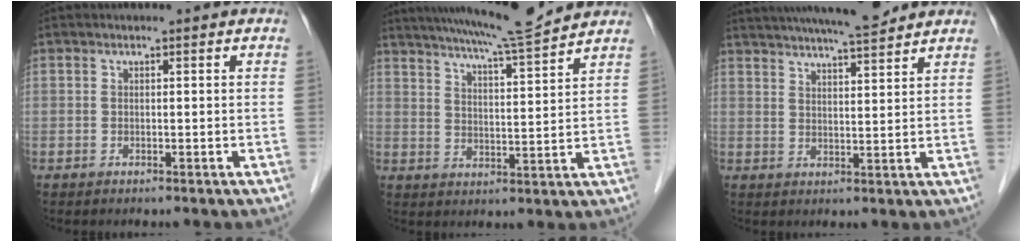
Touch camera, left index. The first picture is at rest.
{"total": 11.9, "force": [10.9, -0.7, 4.8], "torque": [-0.078, 0.001, 0.166]}
{"total": 13.7, "force": [12.1, 1.3, 6.1], "torque": [-0.100, 0.014, 0.184]}